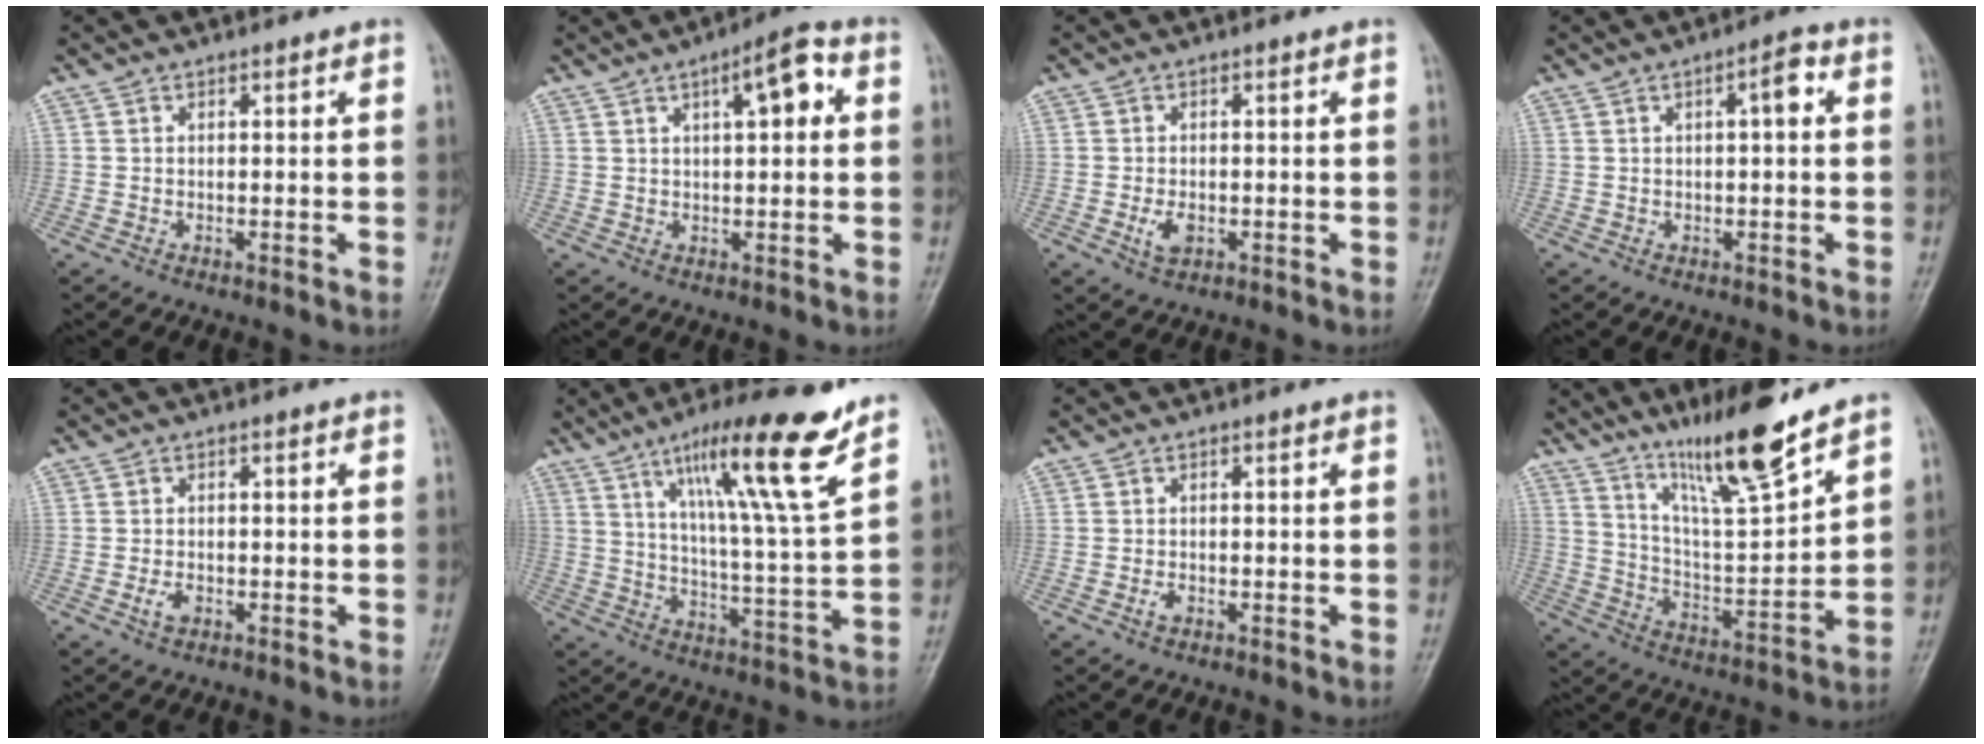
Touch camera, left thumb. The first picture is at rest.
{"total": 7.8, "force": [2.4, 2.5, 7.0], "torque": [-0.089, 0.013, 0.029]}
{"total": 2.8, "force": [-0.7, 1.7, 2.1], "torque": [-0.037, -0.003, -0.011]}
{"total": 3.7, "force": [0.9, 1.1, 3.4], "torque": [-0.050, 0.010, 0.009]}
{"total": 1.7, "force": [-0.7, 1.1, 1.2], "torque": [-0.024, 0.001, -0.014]}
{"total": 17.5, "force": [10.6, 1.2, 13.9], "torque": [-0.216, -0.052, 0.172]}
{"total": 1.0, "force": [-0.5, 0.6, 0.7], "torque": [-0.012, 0.002, -0.010]}
{"total": 15.3, "force": [11.4, 1.6, 10.1], "torque": [-0.161, -0.073, 0.206]}